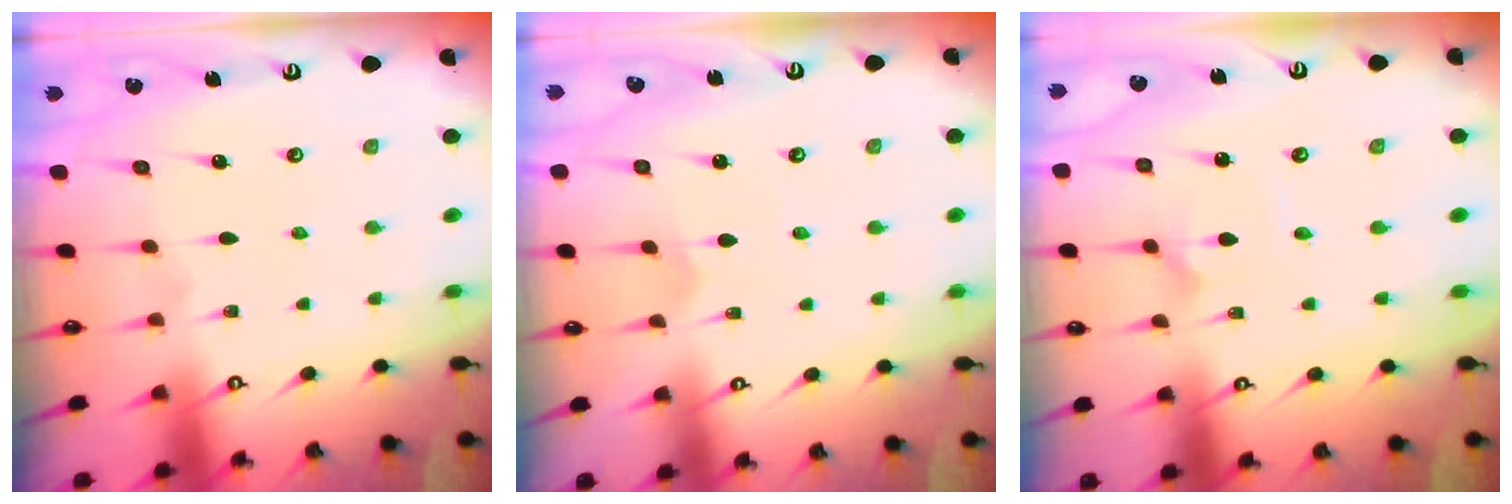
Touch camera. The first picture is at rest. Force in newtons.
{"total": 2.0, "press": 2.0, "slide": 0.2}
{"total": 2.7, "press": 2.7, "slide": 0.4}